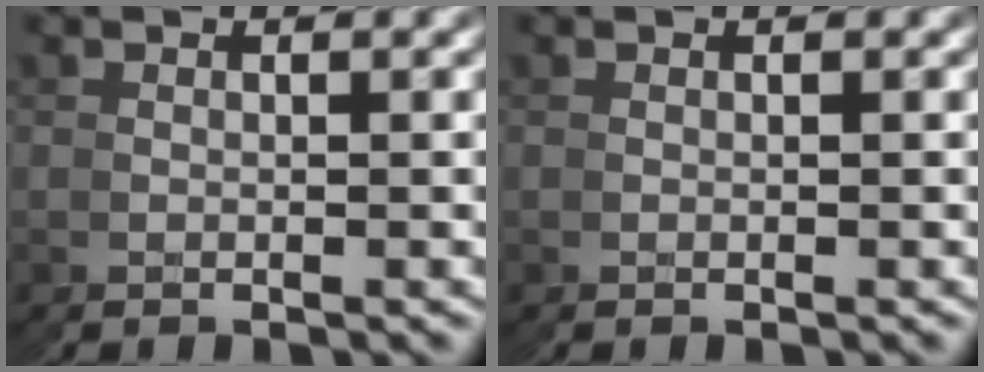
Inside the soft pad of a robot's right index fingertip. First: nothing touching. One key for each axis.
{"total": 0.0}